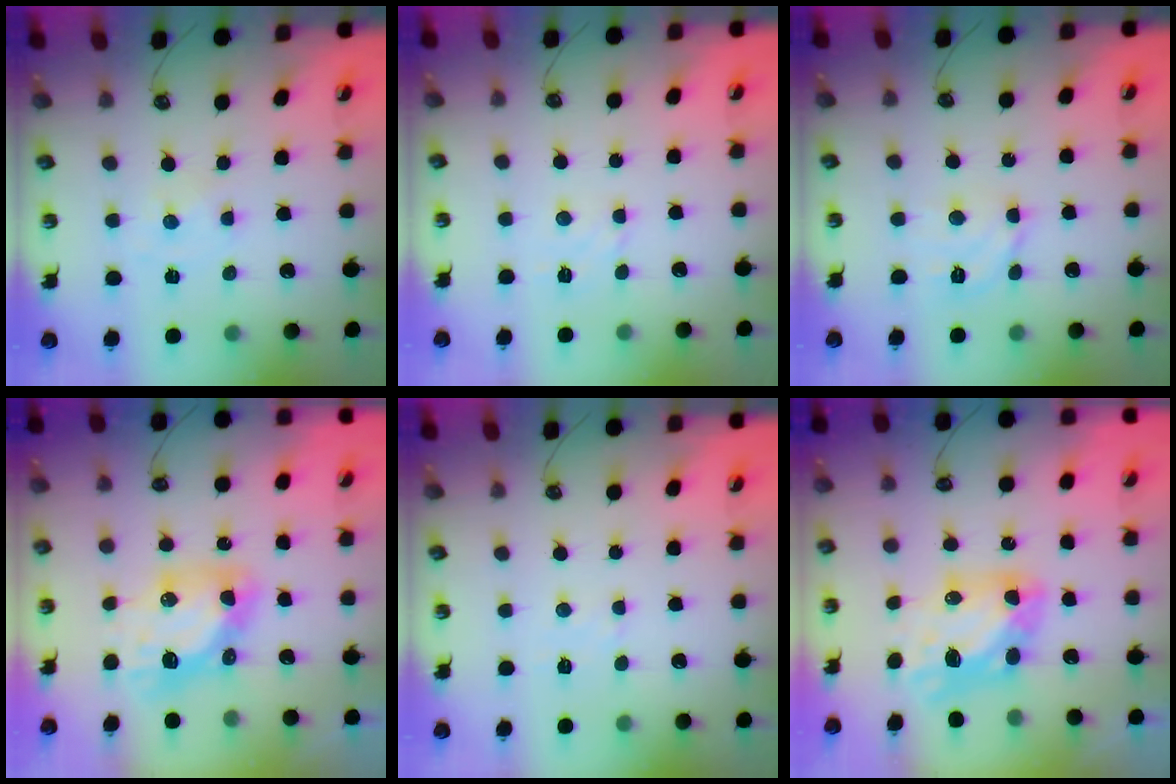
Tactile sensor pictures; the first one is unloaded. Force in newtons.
{"total": 4.5, "press": 4.5, "slide": 0.6}
{"total": 9.4, "press": 9.3, "slide": 1.2}
{"total": 12.2, "press": 12.1, "slide": 1.3}
{"total": 2.8, "press": 2.8, "slide": 0.4}
{"total": 9.0, "press": 9.0, "slide": 1.1}